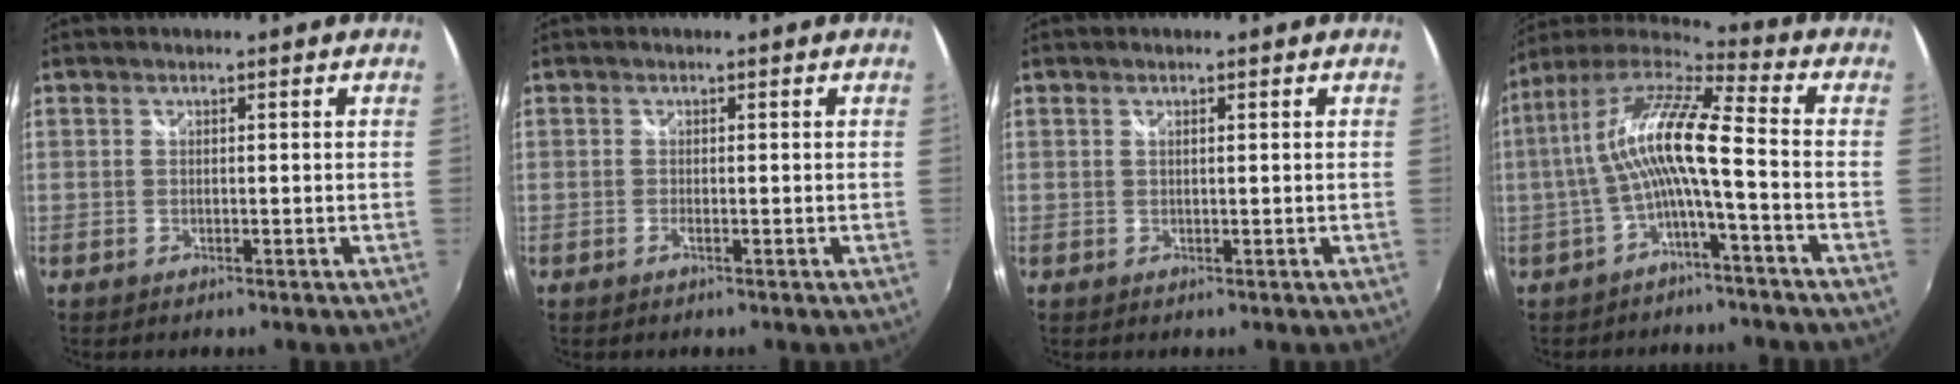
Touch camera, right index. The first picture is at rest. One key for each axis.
{"total": 0.8, "fx": -0.5, "fy": -0.1, "fz": 0.6, "tx": -0.010, "ty": -0.001, "tz": -0.011}
{"total": 0.6, "fx": 0.4, "fy": 0.0, "fz": 0.5, "tx": -0.011, "ty": 0.002, "tz": 0.006}
{"total": 12.3, "fx": -1.7, "fy": 1.0, "fz": 12.1, "tx": -0.238, "ty": 0.017, "tz": -0.034}